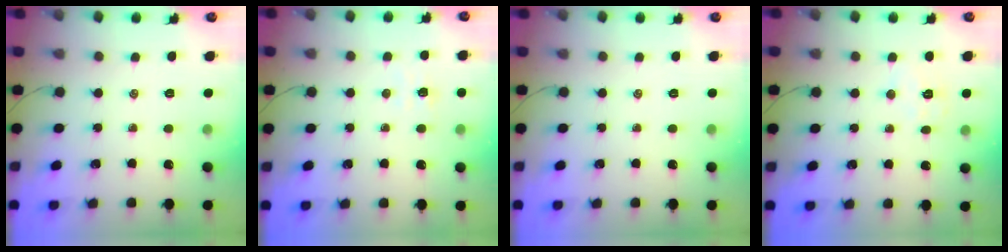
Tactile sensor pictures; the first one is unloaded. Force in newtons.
{"total": 4.0, "press": 3.9, "slide": 0.9}
{"total": 0.0}
{"total": 5.9, "press": 5.8, "slide": 1.2}